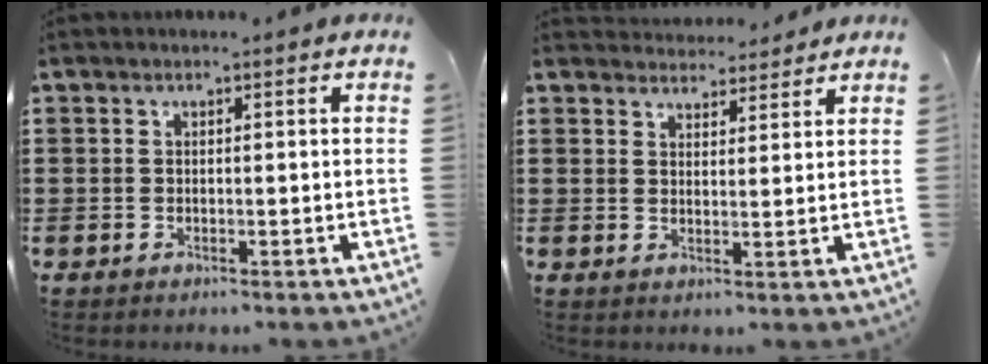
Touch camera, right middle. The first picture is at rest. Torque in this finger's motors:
{"motor_torque": [-0.37, 0.04, 0.04, -0.02]}